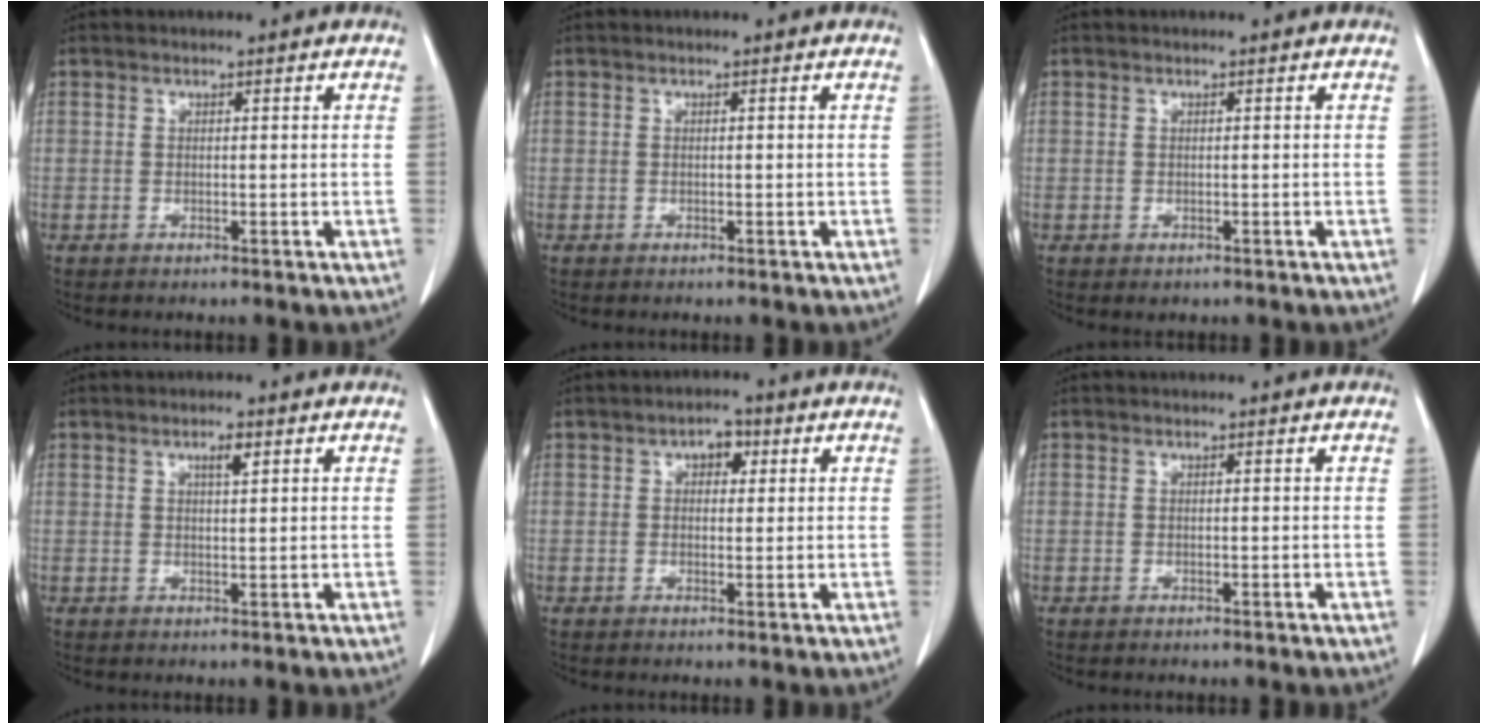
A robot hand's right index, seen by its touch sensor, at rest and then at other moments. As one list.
[{"total": 0.0}, {"total": 0.9, "force": [-0.5, 0.6, 0.4], "torque": [-0.004, 0.001, -0.004]}, {"total": 1.9, "force": [1.0, 0.4, 1.6], "torque": [-0.028, 0.000, 0.016]}, {"total": 2.8, "force": [1.1, 1.7, 2.0], "torque": [-0.025, 0.010, 0.012]}, {"total": 0.0}]